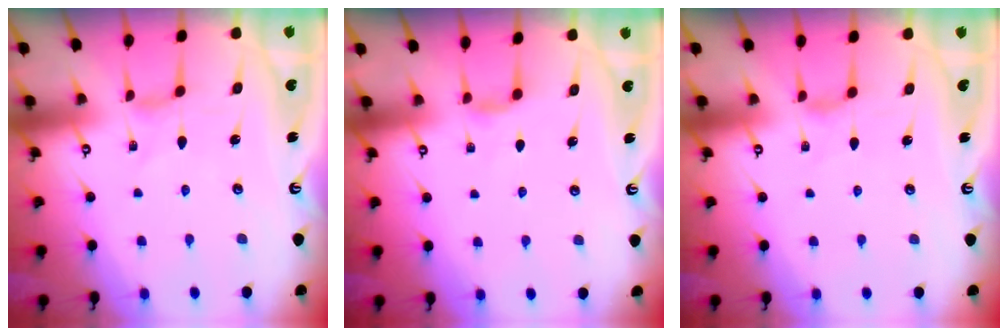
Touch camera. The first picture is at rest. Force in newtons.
{"total": 1.9, "press": 1.9, "slide": 0.4}
{"total": 1.2, "press": 1.2, "slide": 0.3}